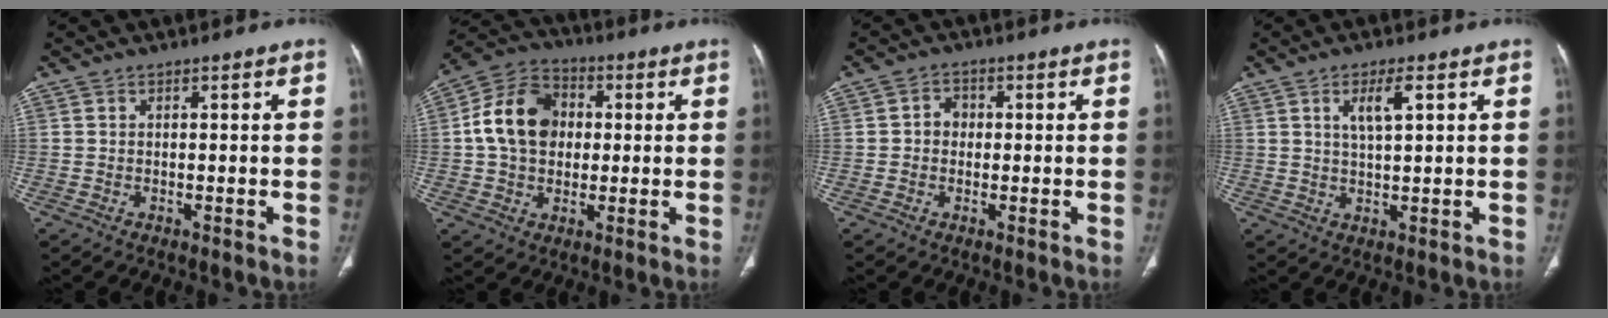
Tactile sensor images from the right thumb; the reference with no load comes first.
{"total": 13.6, "force": [1.2, 10.5, 8.6], "torque": [-0.133, 0.022, 0.014]}
{"total": 3.2, "force": [0.0, 2.8, 1.4], "torque": [-0.007, 0.011, -0.006]}
{"total": 4.9, "force": [2.0, 1.4, 4.2], "torque": [-0.078, -0.007, 0.040]}